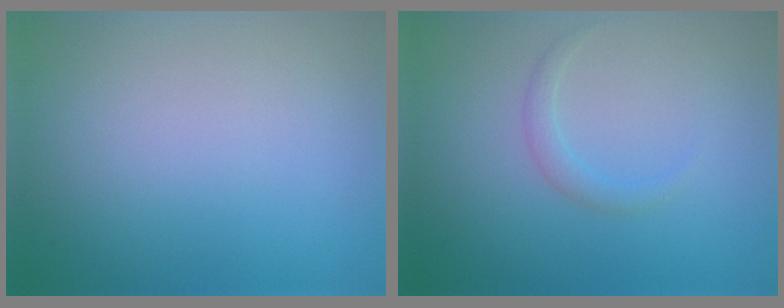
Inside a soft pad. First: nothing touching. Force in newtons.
{"total": 1.2, "press": 1.1, "slide": 0.1}